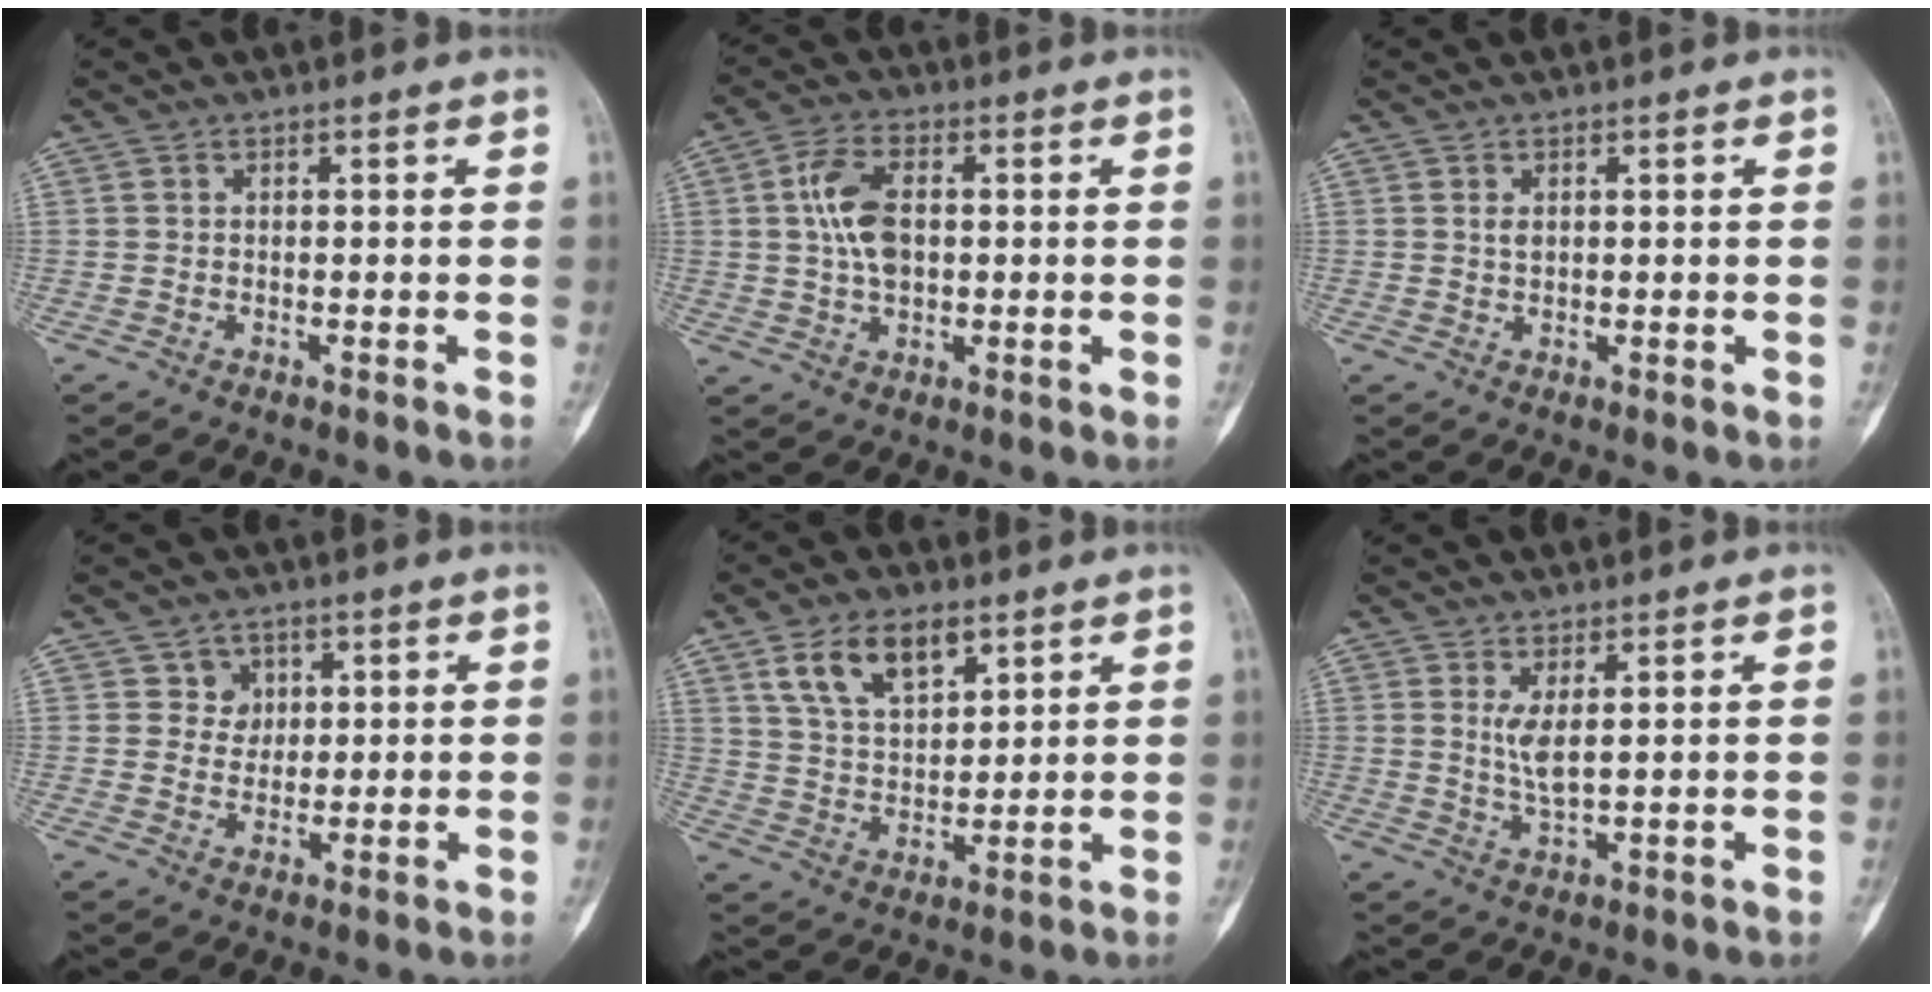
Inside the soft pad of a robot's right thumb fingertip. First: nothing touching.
{"total": 8.3, "force": [1.1, 4.9, 6.6], "torque": [-0.122, 0.009, 0.021]}
{"total": 1.1, "force": [0.5, 0.7, 0.7], "torque": [-0.008, -0.002, 0.010]}
{"total": 3.9, "force": [1.6, 3.5, 0.3], "torque": [0.023, -0.003, 0.023]}
{"total": 10.7, "force": [6.0, 5.6, 6.9], "torque": [-0.109, -0.024, 0.119]}
{"total": 3.6, "force": [1.3, 0.9, 3.2], "torque": [-0.068, -0.017, 0.034]}